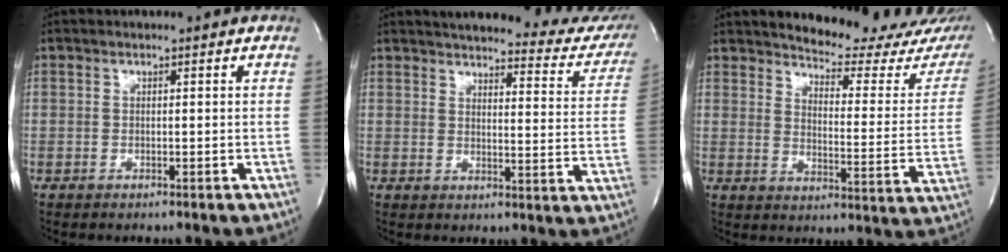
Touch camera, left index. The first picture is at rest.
{"total": 23.2, "force": [21.4, 4.7, 7.7], "torque": [-0.098, -0.070, 0.229]}
{"total": 19.1, "force": [17.7, 3.0, 6.3], "torque": [-0.078, -0.102, 0.203]}